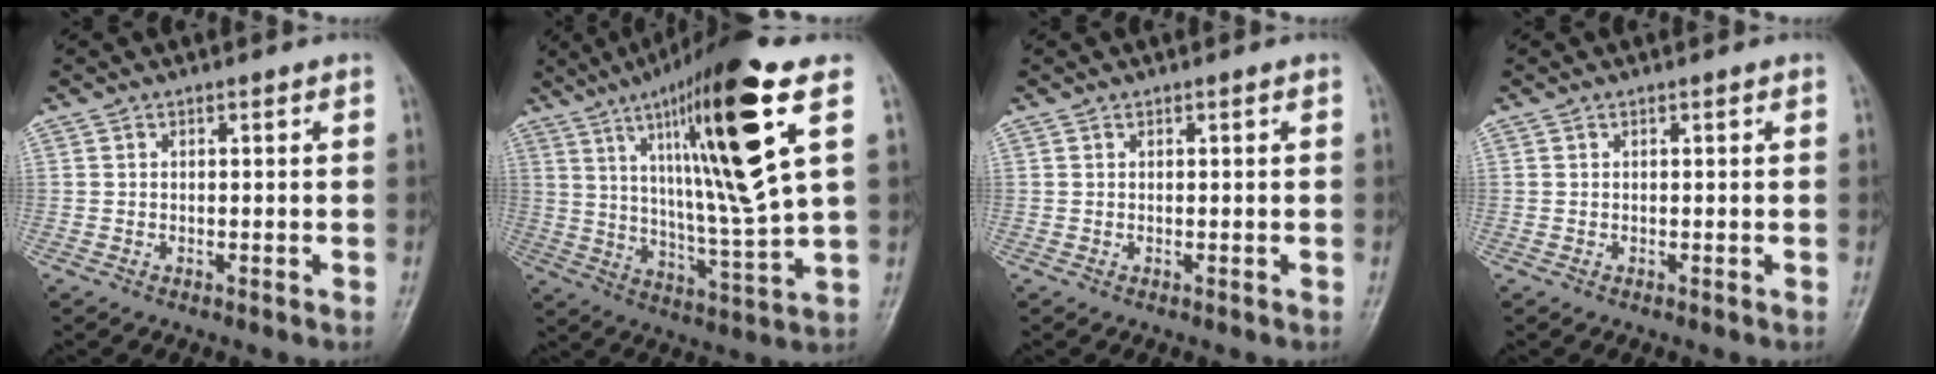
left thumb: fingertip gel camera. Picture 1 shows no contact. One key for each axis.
{"total": 22.3, "fx": 9.1, "fy": 2.3, "fz": 20.2, "tx": -0.327, "ty": -0.037, "tz": 0.149}
{"total": 0.0}
{"total": 0.0}